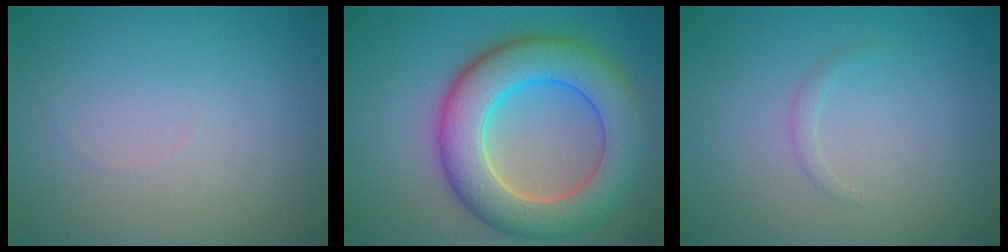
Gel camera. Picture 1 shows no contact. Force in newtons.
{"total": 9.4, "press": 9.4, "slide": 0.4}
{"total": 0.7, "press": 0.7, "slide": 0.0}